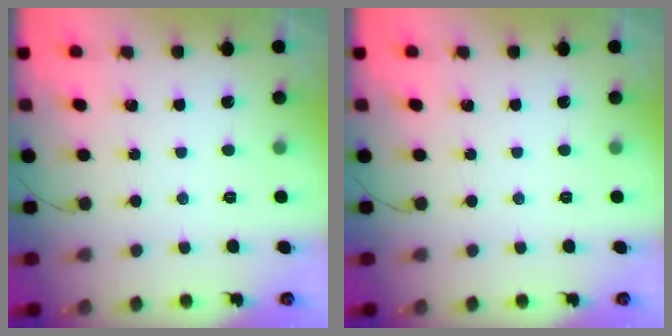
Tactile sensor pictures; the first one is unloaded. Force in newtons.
{"total": 0.0}